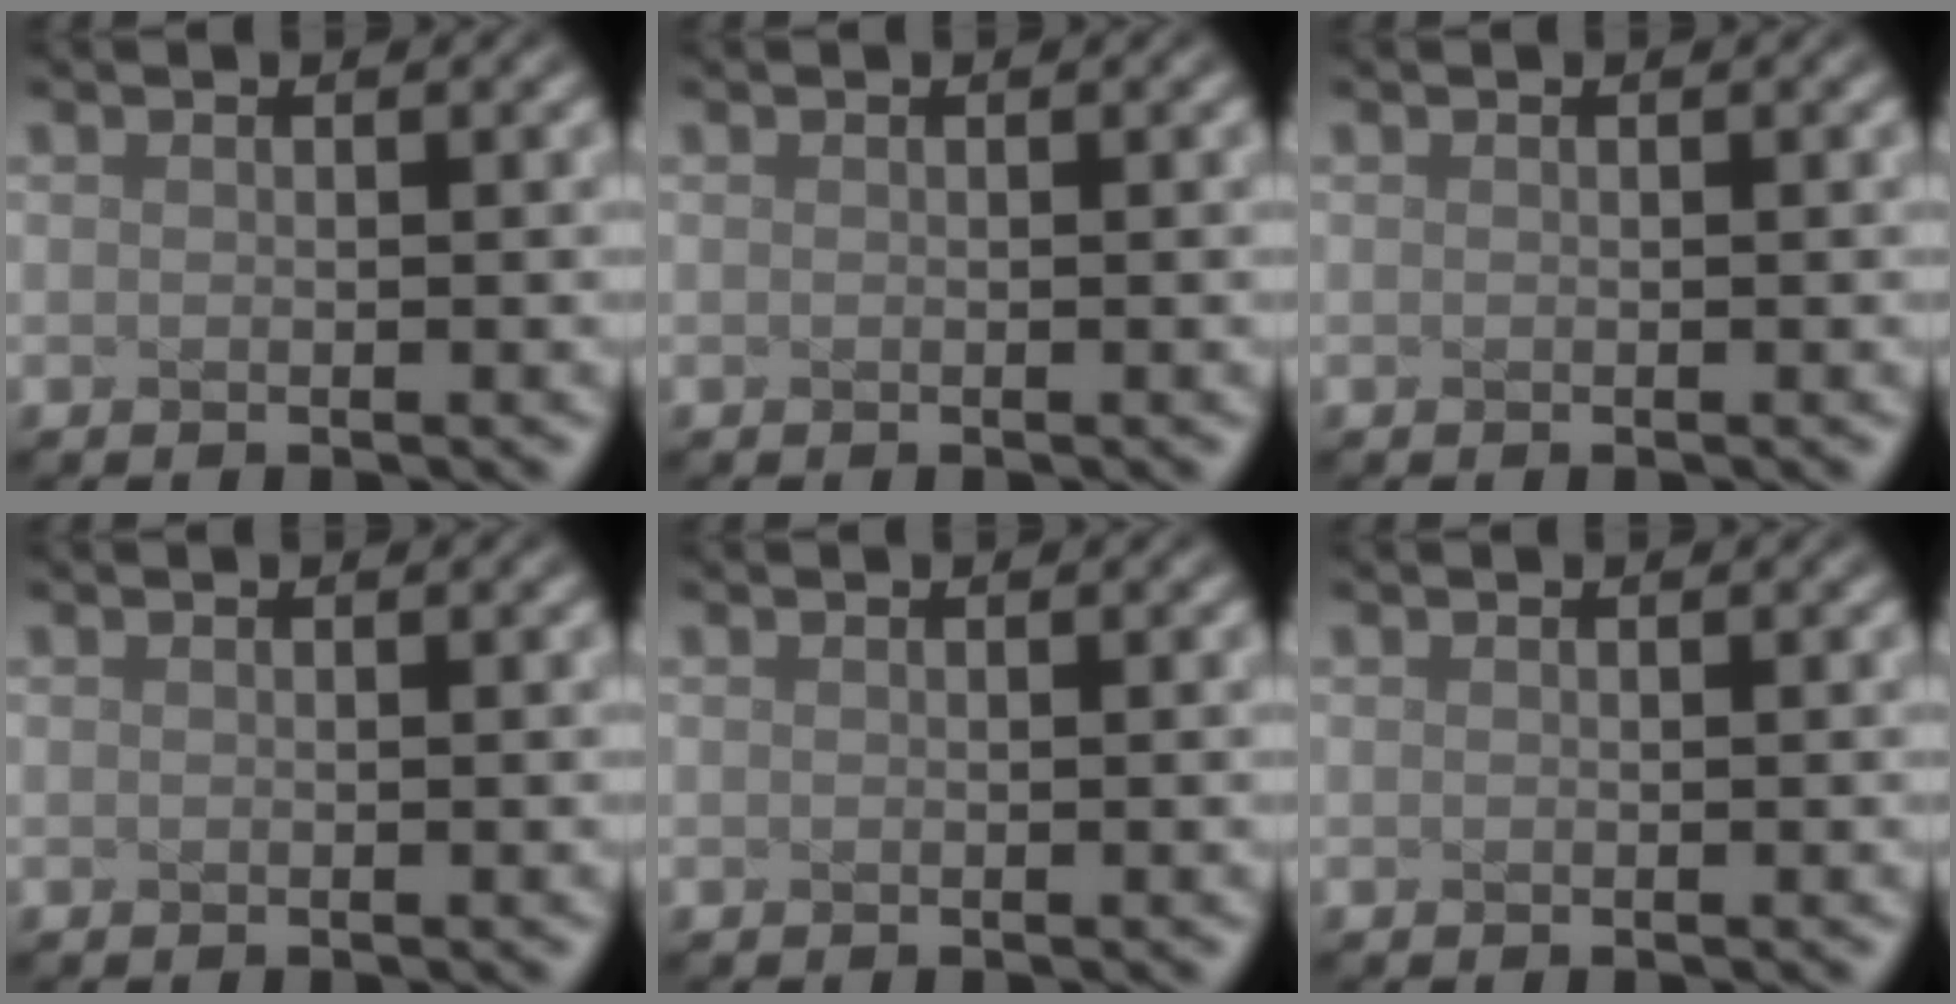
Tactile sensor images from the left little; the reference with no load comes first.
{"total": 0.0}
{"total": 0.0}
{"total": 0.0}
{"total": 0.0}
{"total": 0.0}